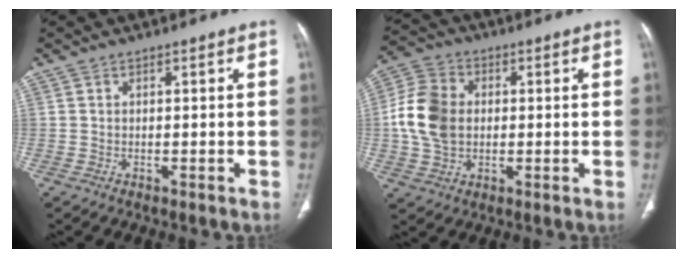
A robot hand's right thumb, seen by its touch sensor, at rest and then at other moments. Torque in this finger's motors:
{"motor_torque": [1.05, 1.05, 0.10, -0.05, 0.11]}